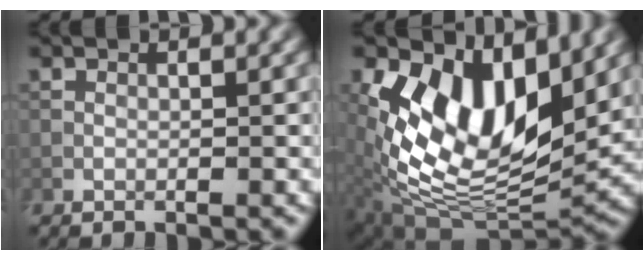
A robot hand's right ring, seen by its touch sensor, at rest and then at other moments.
{"total": 13.6, "force": [3.2, 7.5, 11.0], "torque": [-0.222, -0.008, 0.056]}